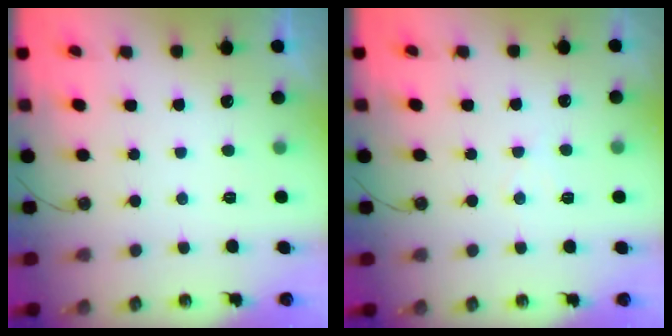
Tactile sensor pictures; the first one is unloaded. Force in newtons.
{"total": 5.3, "press": 5.2, "slide": 0.7}